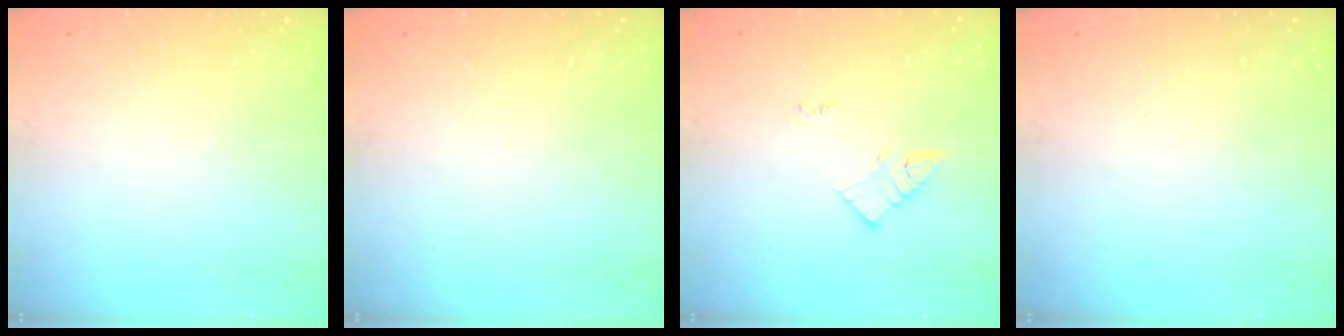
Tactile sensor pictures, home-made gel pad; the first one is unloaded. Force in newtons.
{"total": 1.5, "press": 1.5, "slide": 0.1}
{"total": 4.6, "press": 4.6, "slide": 0.3}
{"total": 0.0}